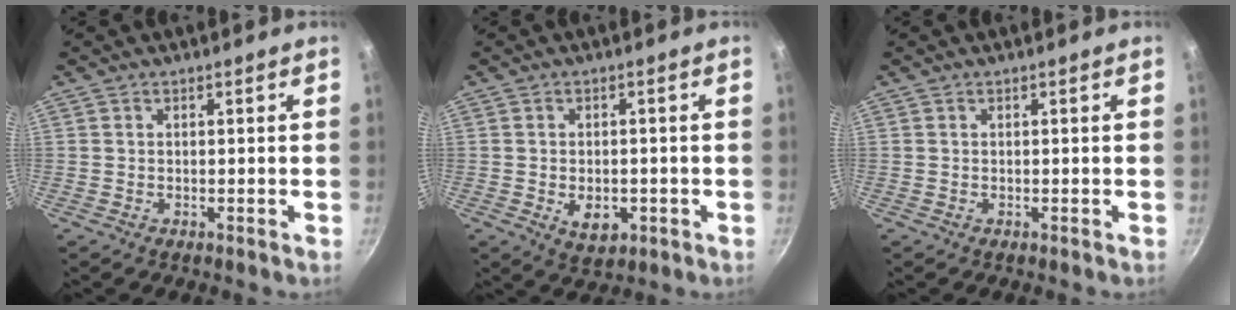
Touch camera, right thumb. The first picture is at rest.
{"total": 5.5, "force": [-1.9, 3.6, 3.6], "torque": [-0.042, 0.007, -0.021]}
{"total": 0.0}